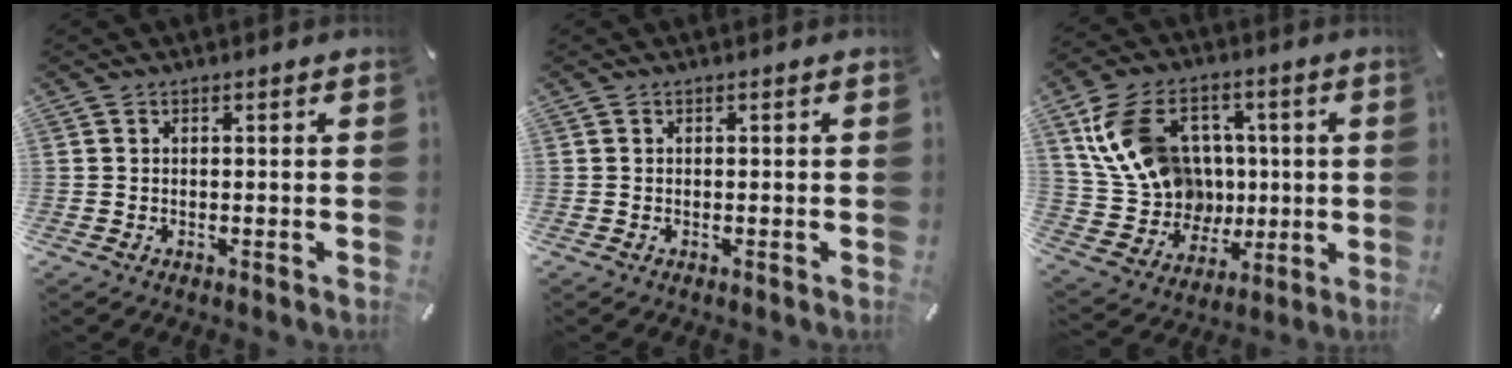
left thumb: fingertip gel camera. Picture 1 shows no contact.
{"total": 0.0}
{"total": 18.0, "force": [4.5, 15.0, 8.8], "torque": [-0.178, -0.001, 0.097]}